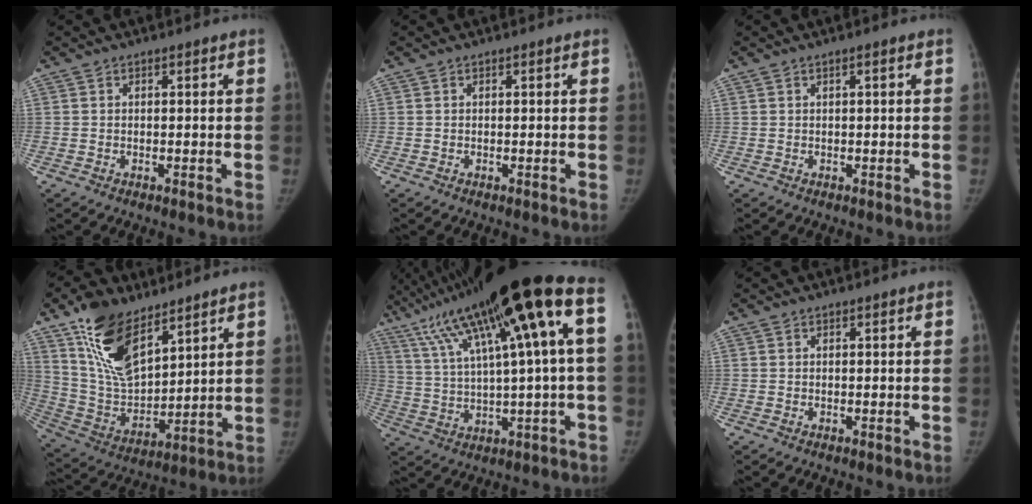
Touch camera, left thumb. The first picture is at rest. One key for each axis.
{"total": 0.0}
{"total": 0.0}
{"total": 17.3, "fx": 10.8, "fy": 8.1, "fz": 10.8, "tx": -0.166, "ty": -0.051, "tz": 0.217}
{"total": 25.0, "fx": 9.6, "fy": 3.8, "fz": 22.8, "tx": -0.389, "ty": 0.027, "tz": 0.163}
{"total": 0.0}